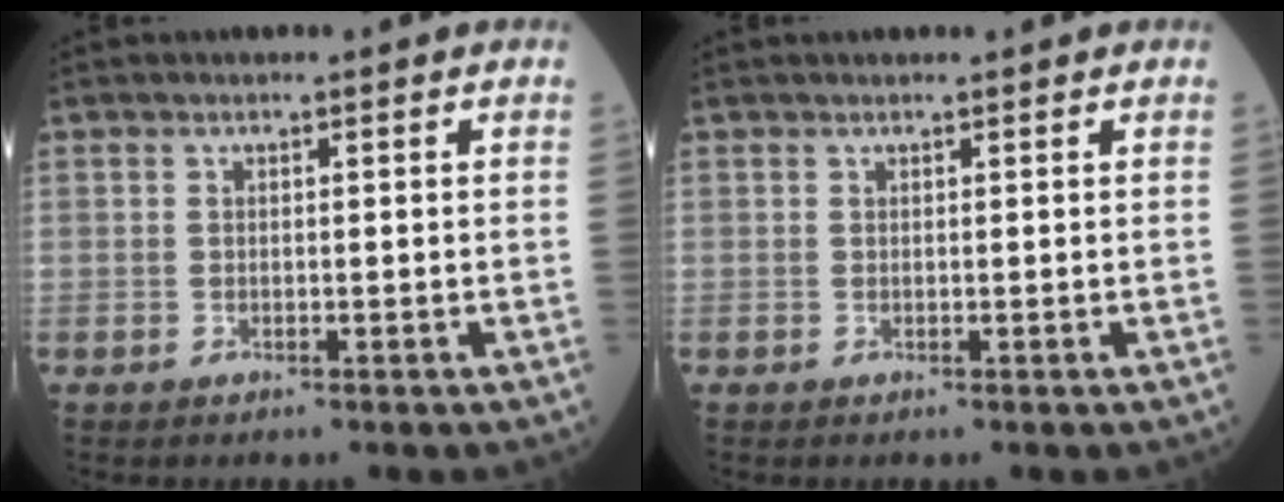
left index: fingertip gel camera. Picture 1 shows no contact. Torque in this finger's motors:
{"motor_torque": [0.18, -0.25, -0.02, -0.01]}